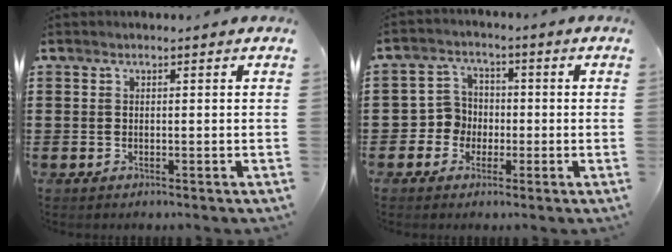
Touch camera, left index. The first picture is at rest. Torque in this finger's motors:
{"motor_torque": [0.64, 0.60, 0.06, 0.00]}